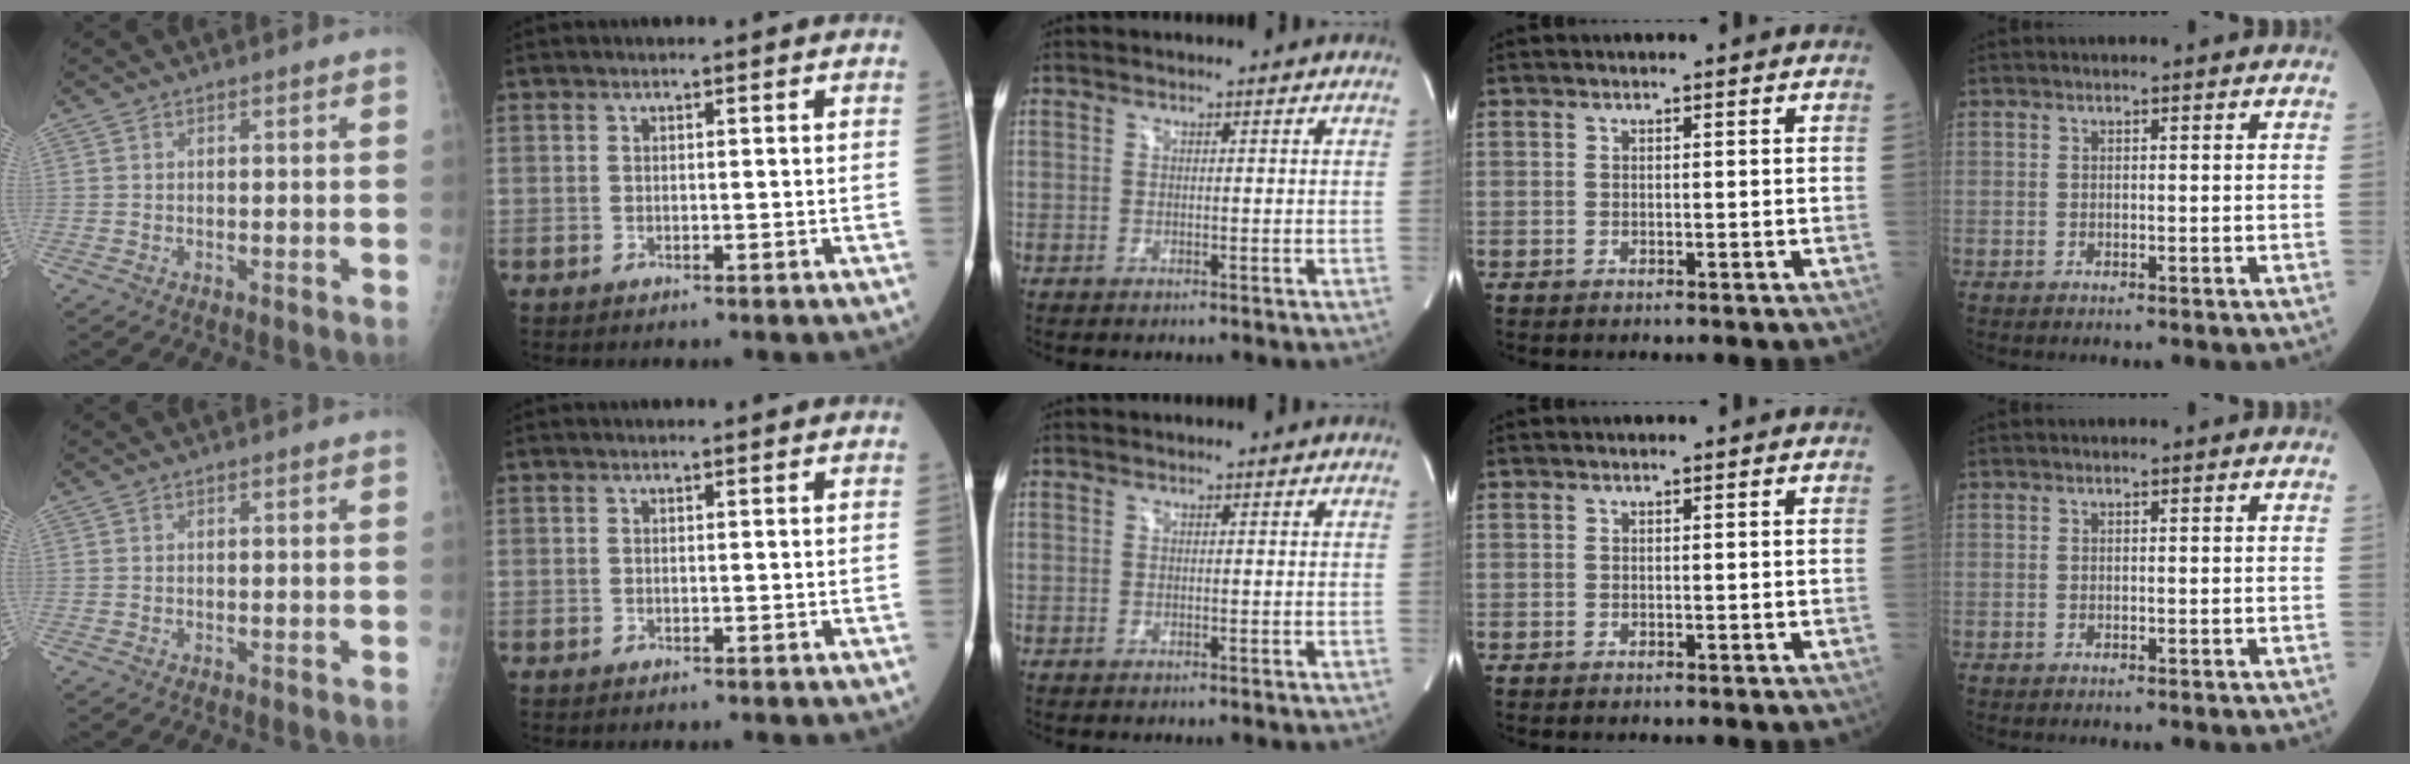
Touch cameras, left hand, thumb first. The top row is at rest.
{}